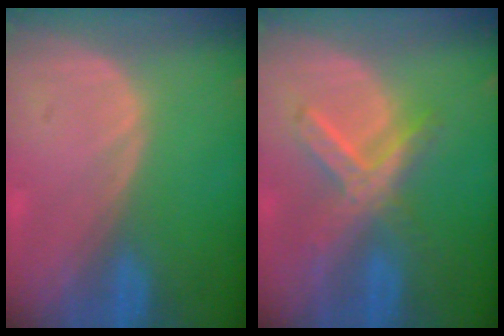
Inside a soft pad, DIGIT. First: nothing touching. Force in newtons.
{"total": 6.9, "press": 6.2, "slide": 3.1}